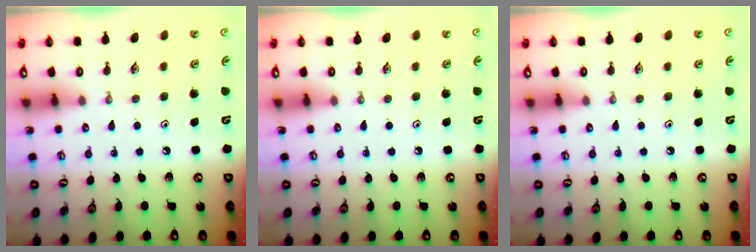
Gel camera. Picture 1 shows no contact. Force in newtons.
{"total": 0.0}
{"total": 0.0}